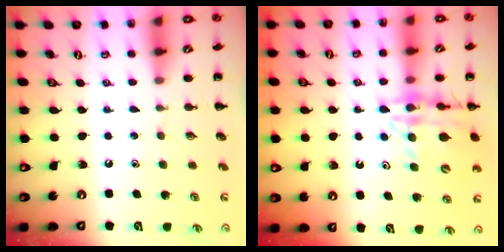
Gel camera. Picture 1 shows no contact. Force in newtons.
{"total": 14.9, "press": 14.5, "slide": 3.1}